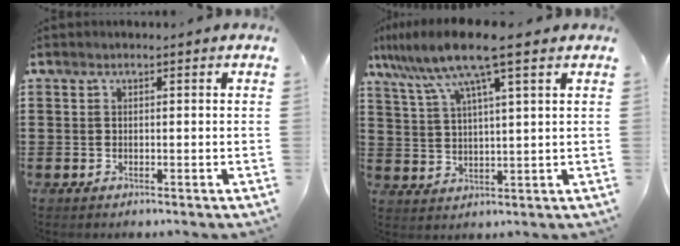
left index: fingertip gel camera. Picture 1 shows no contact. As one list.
[{"total": 10.1, "force": [7.1, 0.4, 7.2], "torque": [-0.164, -0.024, 0.121]}]